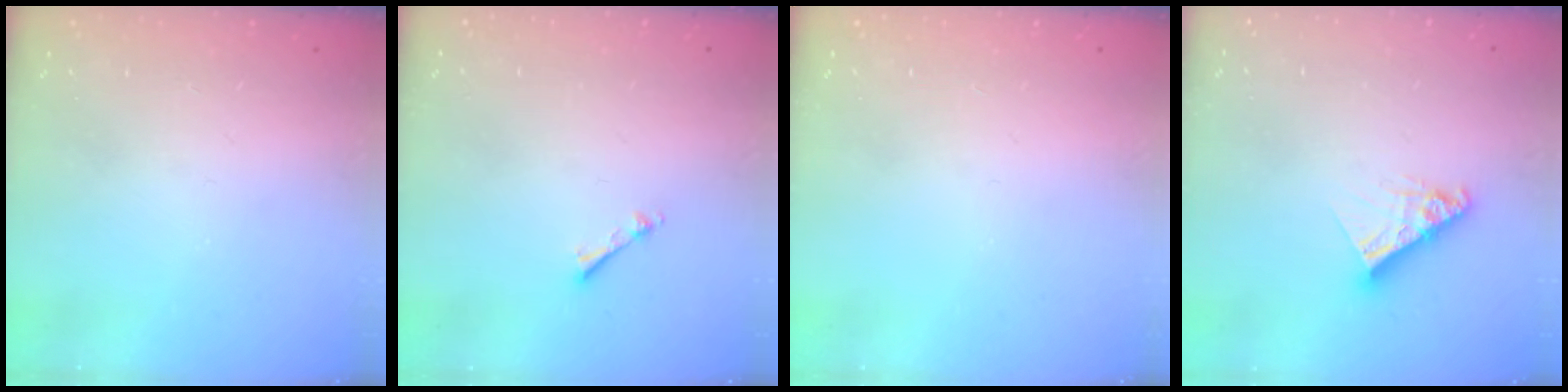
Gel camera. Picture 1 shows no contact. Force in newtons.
{"total": 1.0, "press": 1.0, "slide": 0.2}
{"total": 0.0}
{"total": 9.0, "press": 9.0, "slide": 0.9}